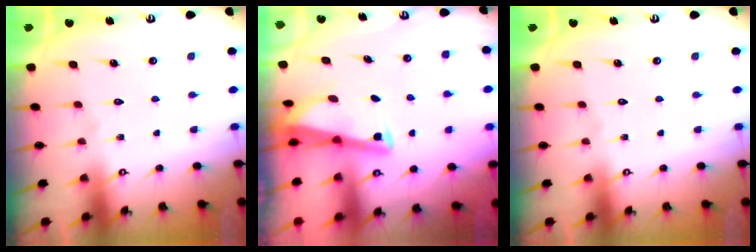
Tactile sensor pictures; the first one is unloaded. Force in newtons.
{"total": 3.0, "press": 2.9, "slide": 0.3}
{"total": 0.0}